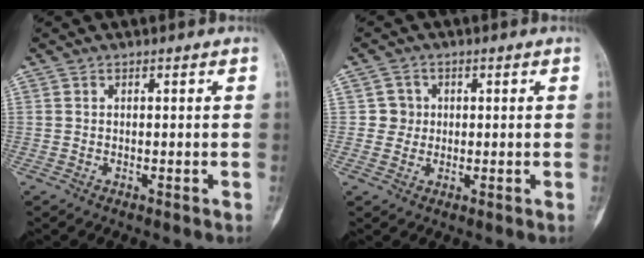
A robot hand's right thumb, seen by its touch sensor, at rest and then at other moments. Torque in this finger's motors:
{"motor_torque": [0.19, -0.12, 0.30, -0.13, 0.00]}